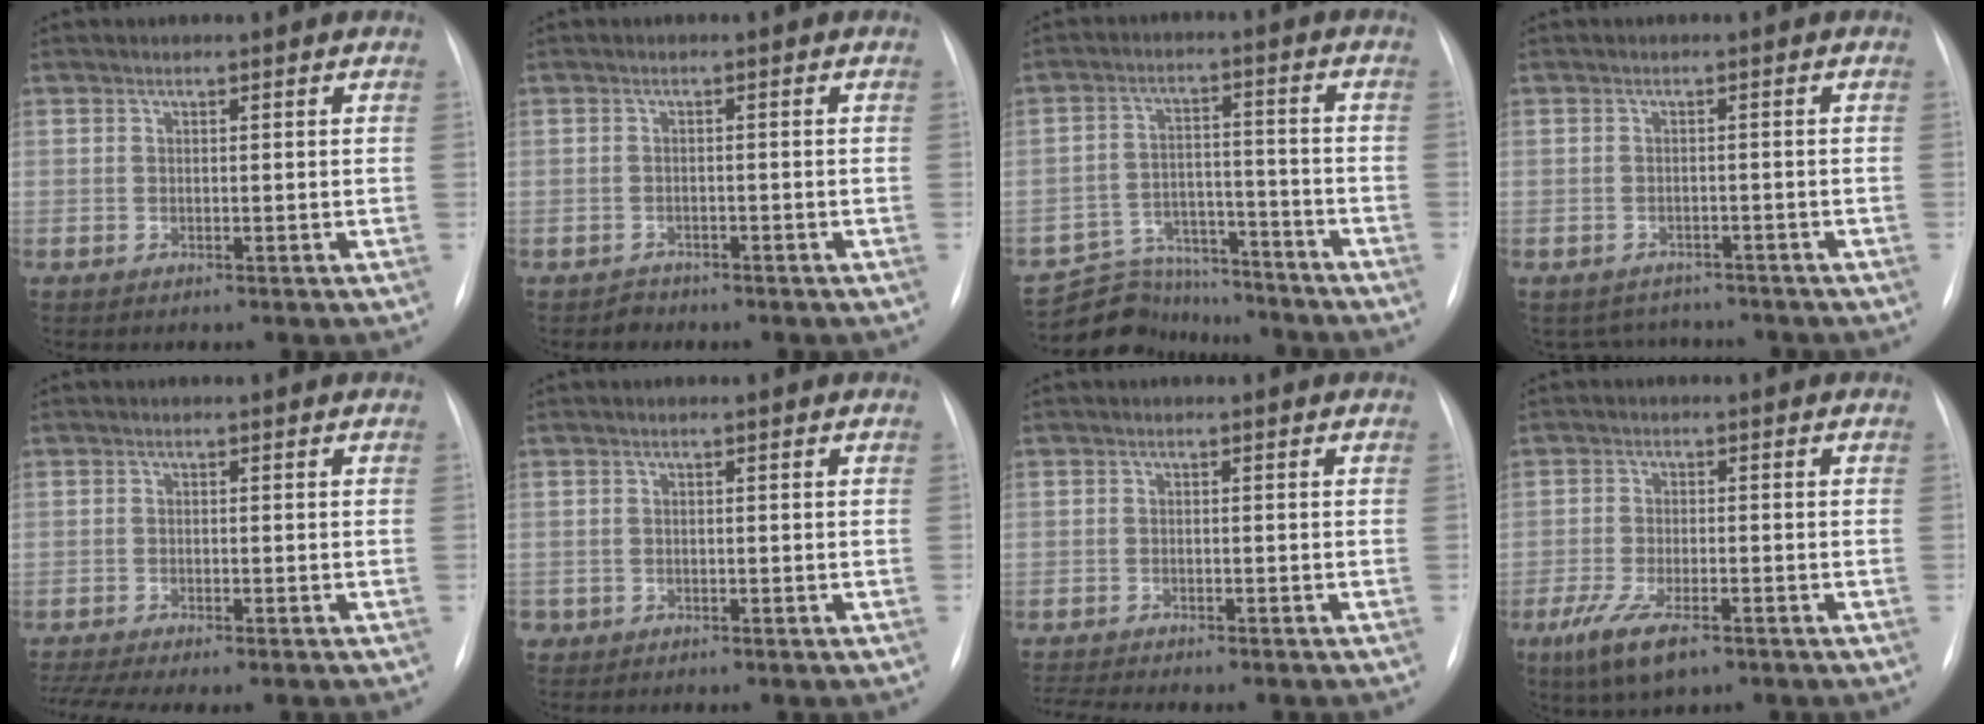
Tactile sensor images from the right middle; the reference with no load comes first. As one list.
[{"total": 1.6, "force": [-1.2, 0.8, -0.5], "torque": [0.004, 0.002, -0.023]}, {"total": 11.4, "force": [-10.7, 4.0, 0.0], "torque": [0.001, 0.039, -0.169]}, {"total": 5.5, "force": [-4.9, 2.3, 0.0], "torque": [0.002, 0.011, -0.060]}, {"total": 8.6, "force": [-7.1, 1.5, 4.6], "torque": [-0.078, 0.003, -0.107]}, {"total": 1.1, "force": [-0.6, 0.9, 0.0], "torque": [-0.001, 0.005, -0.008]}, {"total": 6.3, "force": [-5.8, 0.5, 2.4], "torque": [-0.033, -0.002, -0.083]}, {"total": 7.3, "force": [-4.3, 2.3, 5.4], "torque": [-0.109, -0.017, -0.071]}]